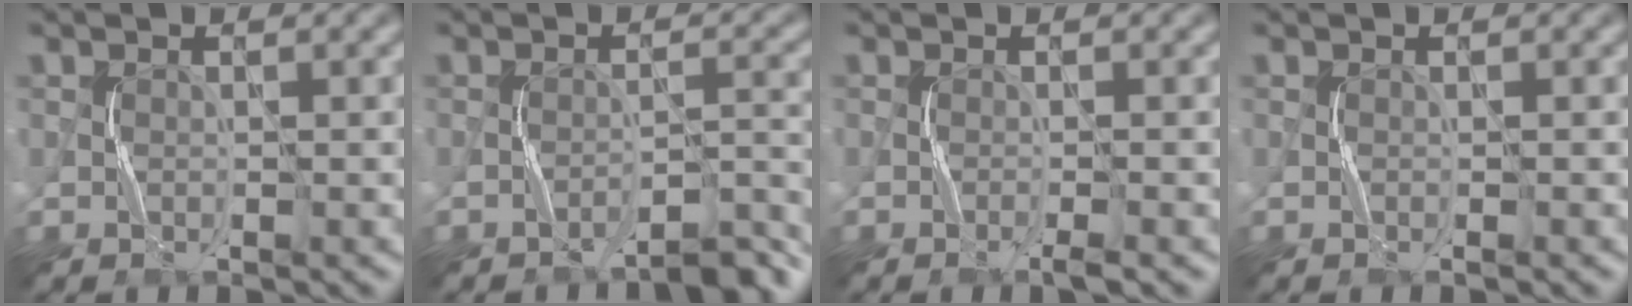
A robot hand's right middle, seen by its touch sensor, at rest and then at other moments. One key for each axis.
{"total": 3.1, "fx": -2.9, "fy": 0.1, "fz": 1.0, "tx": -0.012, "ty": 0.016, "tz": -0.049}
{"total": 0.9, "fx": -0.6, "fy": -0.3, "fz": 0.5, "tx": -0.012, "ty": 0.001, "tz": -0.014}
{"total": 0.0}